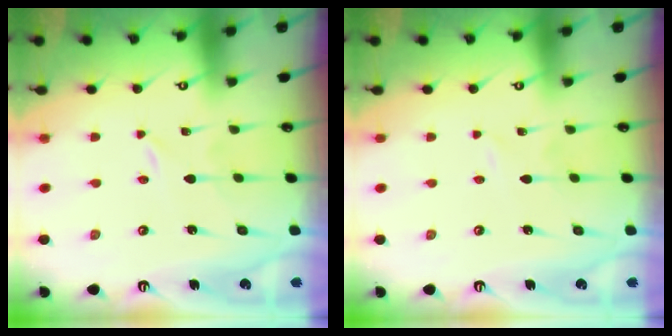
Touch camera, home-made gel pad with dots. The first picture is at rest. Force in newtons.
{"total": 0.0}